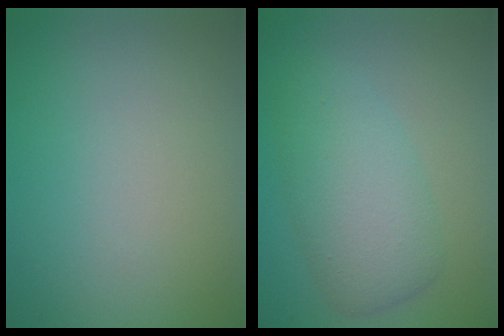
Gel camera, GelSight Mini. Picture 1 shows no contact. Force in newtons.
{"total": 5.0, "press": 5.0, "slide": 0.3}